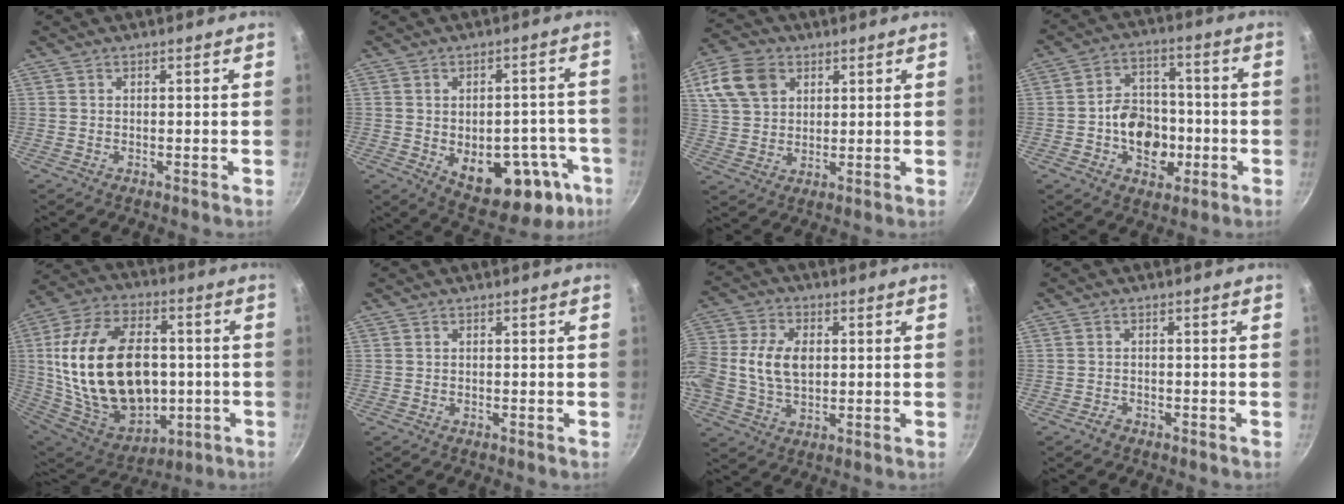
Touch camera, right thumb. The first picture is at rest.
{"total": 18.3, "force": [-6.2, 10.8, 13.4], "torque": [-0.123, 0.019, -0.065]}
{"total": 11.3, "force": [4.7, 8.2, 6.2], "torque": [-0.104, 0.000, 0.086]}
{"total": 12.5, "force": [-3.8, 9.7, 6.9], "torque": [-0.067, 0.042, -0.067]}
{"total": 30.6, "force": [0.3, 20.0, 23.2], "torque": [-0.403, 0.017, 0.027]}
{"total": 0.0}
{"total": 13.6, "force": [0.8, 9.5, 9.7], "torque": [-0.202, 0.028, 0.008]}
{"total": 1.5, "force": [-1.1, 0.9, 0.5], "torque": [-0.010, 0.014, -0.018]}